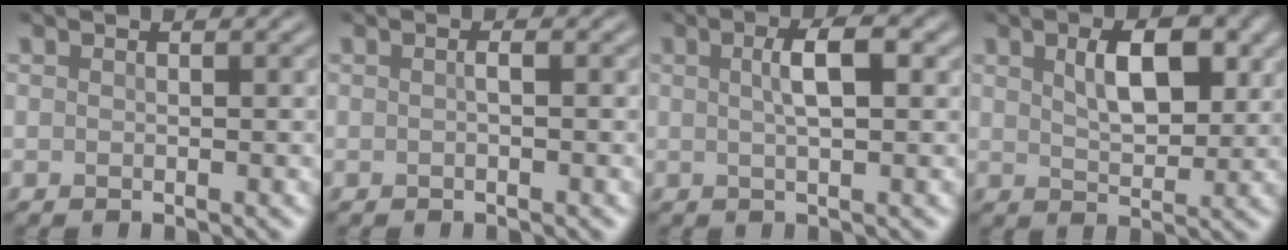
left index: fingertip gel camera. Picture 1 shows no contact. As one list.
[{"total": 0.6, "force": [0.0, 0.0, 0.6], "torque": [-0.013, 0.001, -0.001]}, {"total": 3.0, "force": [0.8, 0.7, 2.8], "torque": [-0.049, 0.010, 0.011]}, {"total": 4.9, "force": [1.7, 2.4, 3.9], "torque": [-0.068, 0.003, 0.030]}]